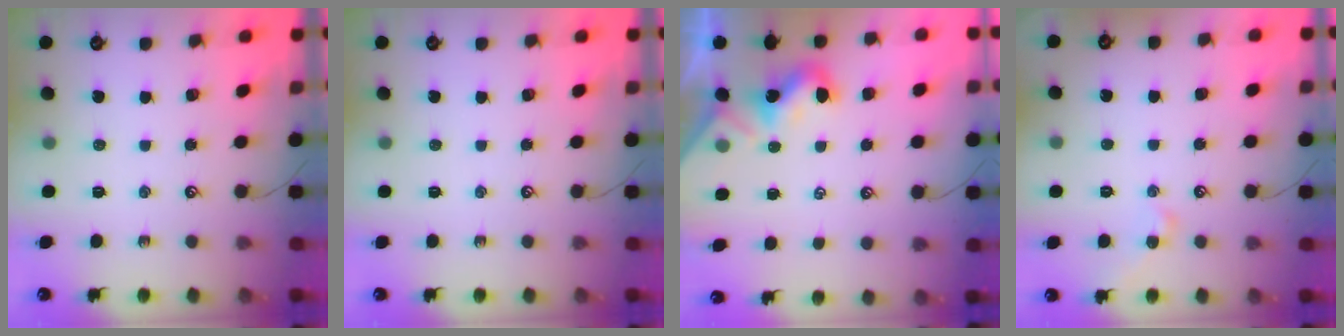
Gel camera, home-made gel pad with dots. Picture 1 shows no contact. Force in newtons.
{"total": 0.0}
{"total": 1.9, "press": 1.9, "slide": 0.4}
{"total": 1.9, "press": 1.8, "slide": 0.5}